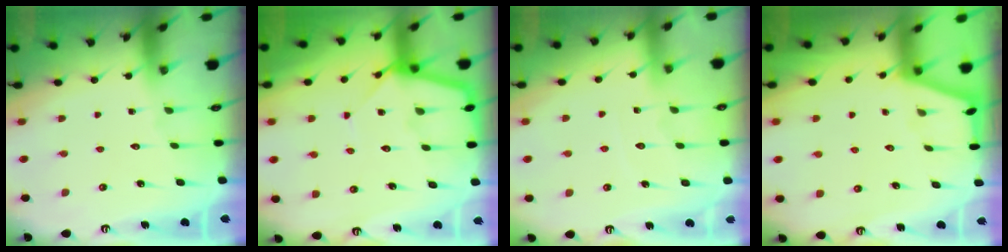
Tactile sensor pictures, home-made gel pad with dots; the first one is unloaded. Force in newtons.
{"total": 7.7, "press": 7.7, "slide": 0.7}
{"total": 4.5, "press": 4.5, "slide": 0.5}
{"total": 1.5, "press": 1.5, "slide": 0.2}